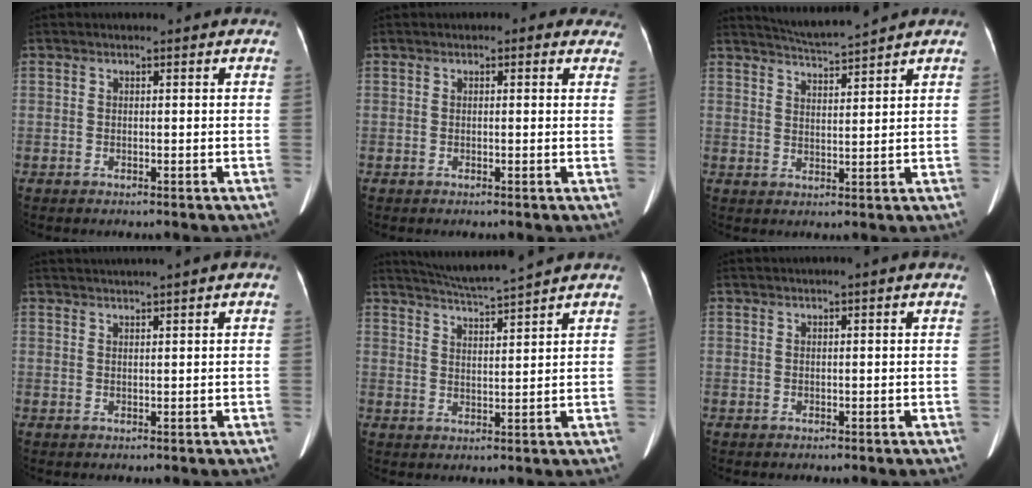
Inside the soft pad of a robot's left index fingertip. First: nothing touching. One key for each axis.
{"total": 2.2, "fx": 1.5, "fy": 1.3, "fz": 1.0, "tx": 0.005, "ty": 0.008, "tz": 0.004}
{"total": 5.4, "fx": 5.2, "fy": -1.3, "fz": 1.0, "tx": -0.025, "ty": -0.001, "tz": 0.094}
{"total": 3.6, "fx": 2.9, "fy": -0.9, "fz": 1.9, "tx": -0.030, "ty": 0.025, "tz": 0.052}
{"total": 6.9, "fx": 6.4, "fy": -1.6, "fz": 2.1, "tx": -0.045, "ty": -0.001, "tz": 0.116}
{"total": 0.9, "fx": 0.5, "fy": -0.2, "fz": 0.7, "tx": -0.019, "ty": 0.005, "tz": 0.013}